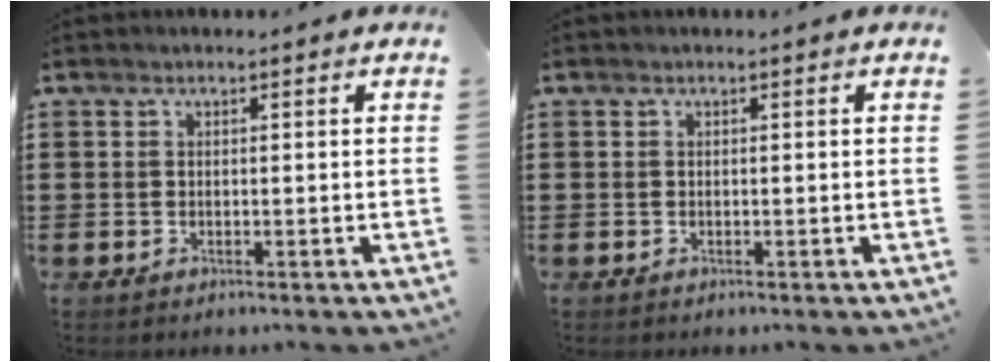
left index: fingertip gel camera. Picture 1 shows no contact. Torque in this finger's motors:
{"motor_torque": [0.08, -0.02, -0.08, -0.01]}